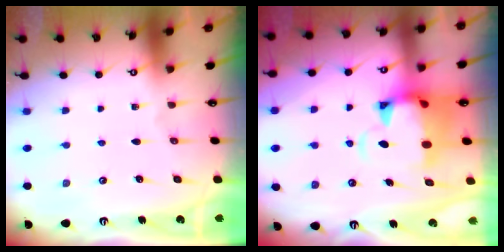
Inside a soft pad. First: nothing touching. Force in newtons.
{"total": 4.6, "press": 4.3, "slide": 1.6}